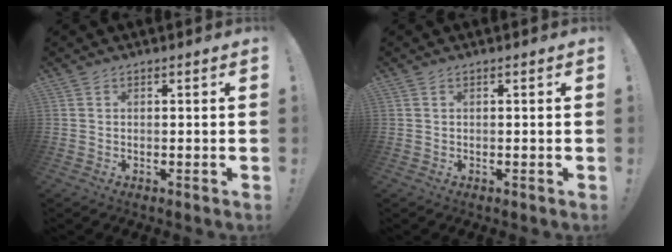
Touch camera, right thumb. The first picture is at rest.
{"total": 0.0}